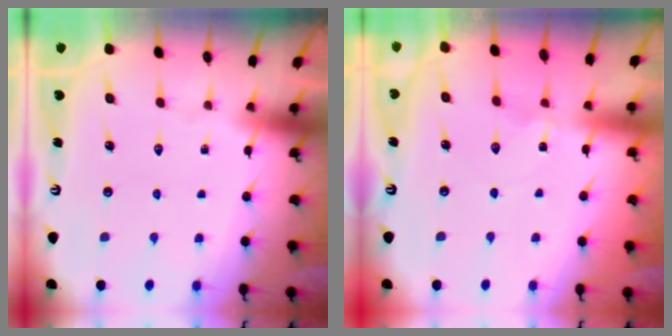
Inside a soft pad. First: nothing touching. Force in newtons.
{"total": 0.8, "press": 0.7, "slide": 0.3}